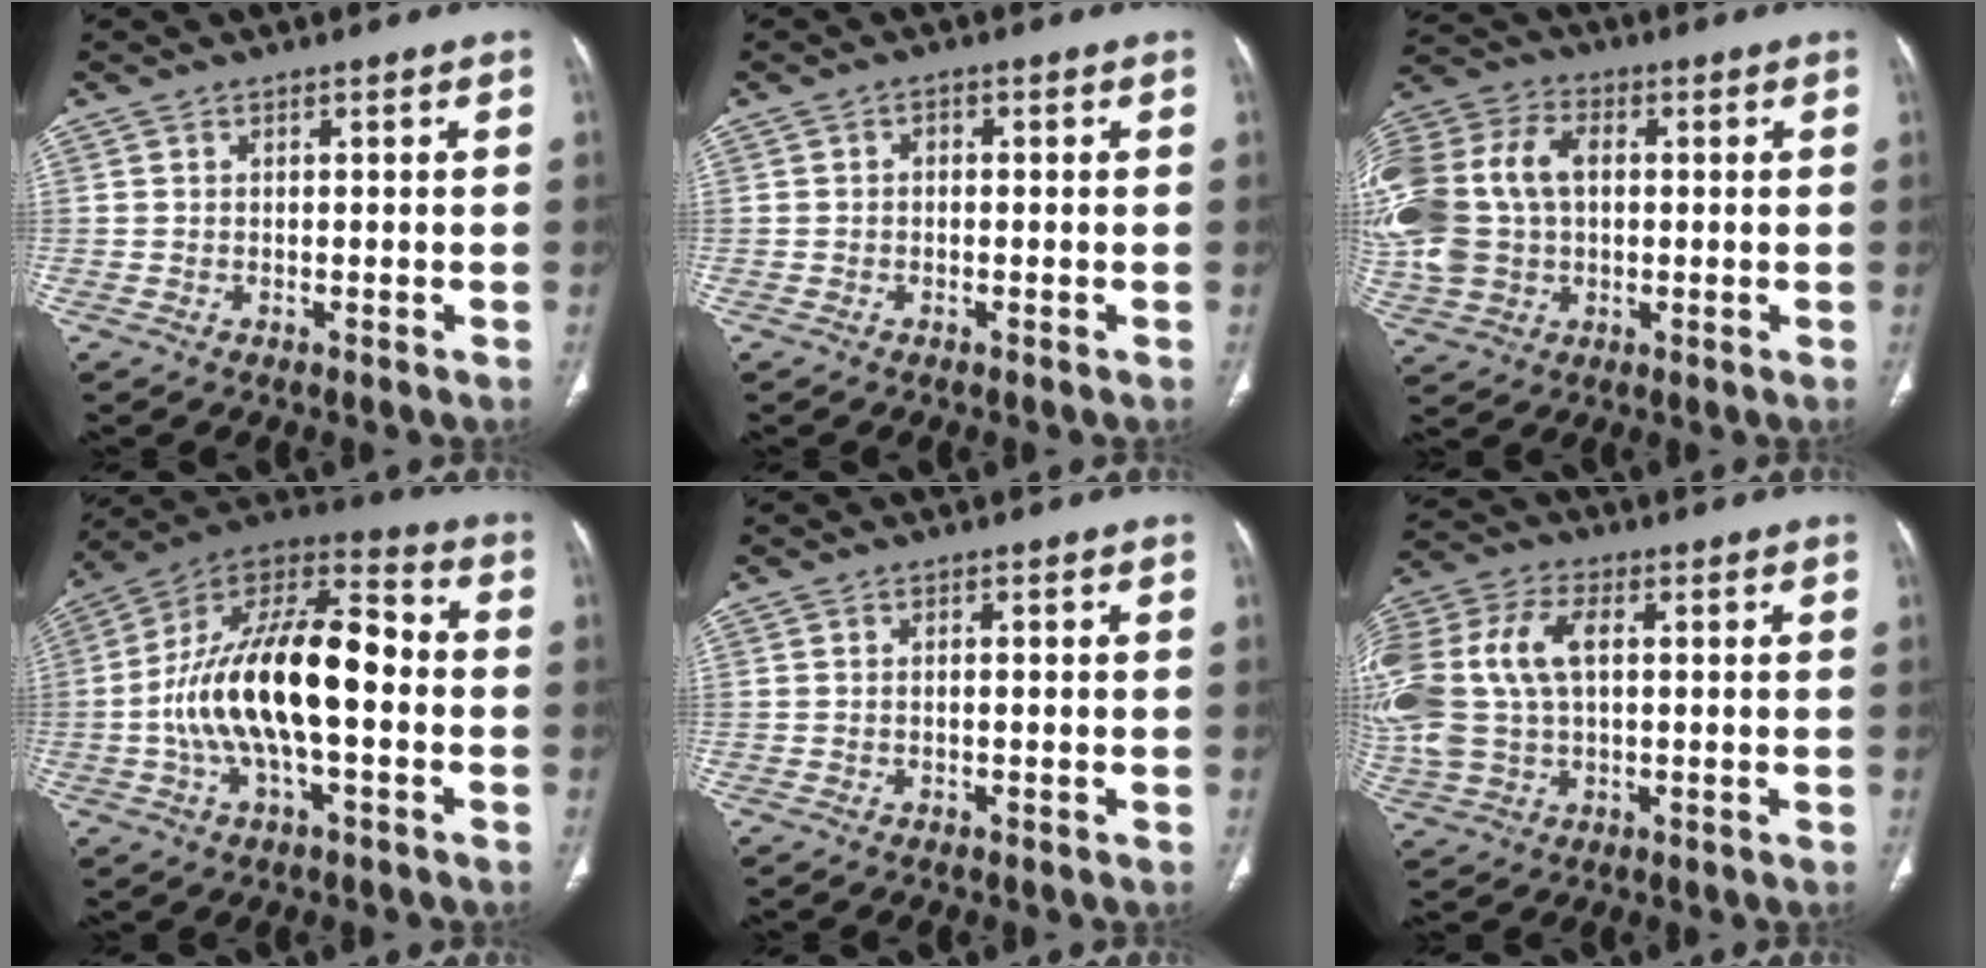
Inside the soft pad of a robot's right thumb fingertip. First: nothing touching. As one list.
[{"total": 1.0, "force": [-0.1, 0.8, 0.7], "torque": [-0.003, 0.004, -0.008]}, {"total": 22.2, "force": [1.8, 16.1, 15.2], "torque": [-0.371, 0.029, 0.043]}, {"total": 22.2, "force": [-2.3, 9.8, 19.7], "torque": [-0.346, 0.047, -0.043]}, {"total": 0.6, "force": [-0.1, 0.2, 0.6], "torque": [-0.018, 0.005, 0.001]}, {"total": 20.4, "force": [2.7, 13.0, 15.4], "torque": [-0.393, 0.022, 0.055]}]